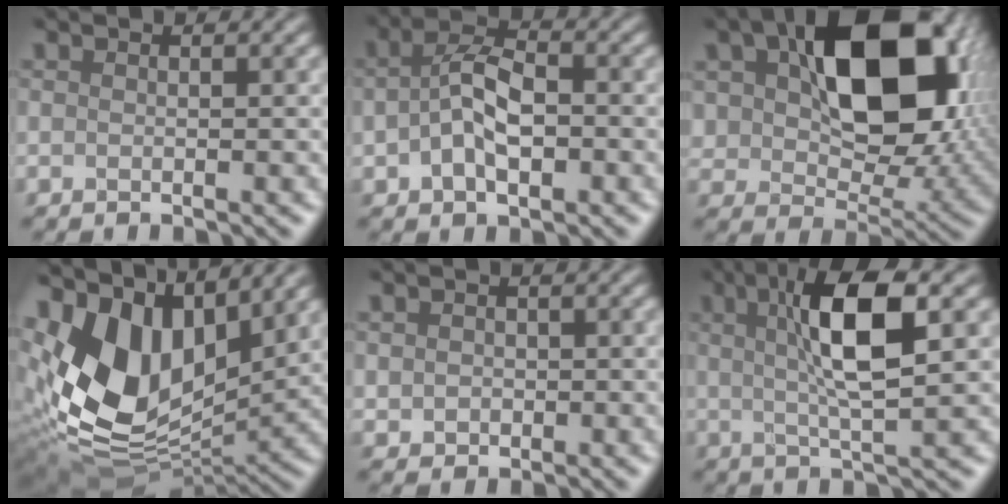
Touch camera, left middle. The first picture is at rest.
{"total": 4.4, "force": [-0.2, 2.7, 3.4], "torque": [-0.073, 0.007, -0.009]}
{"total": 14.0, "force": [4.5, 8.6, 10.2], "torque": [-0.167, 0.008, 0.084]}
{"total": 12.1, "force": [4.3, 7.6, 8.4], "torque": [-0.194, -0.001, 0.080]}
{"total": 1.1, "force": [0.4, 0.9, -0.4], "torque": [0.004, -0.003, 0.012]}
{"total": 6.6, "force": [2.4, 1.1, 6.1], "torque": [-0.103, 0.013, 0.040]}